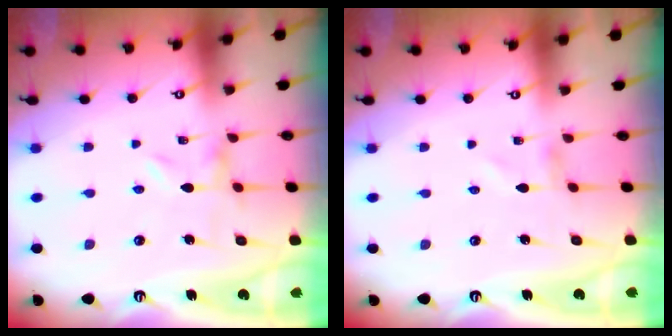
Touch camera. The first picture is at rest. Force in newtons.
{"total": 0.9, "press": 0.9, "slide": 0.1}